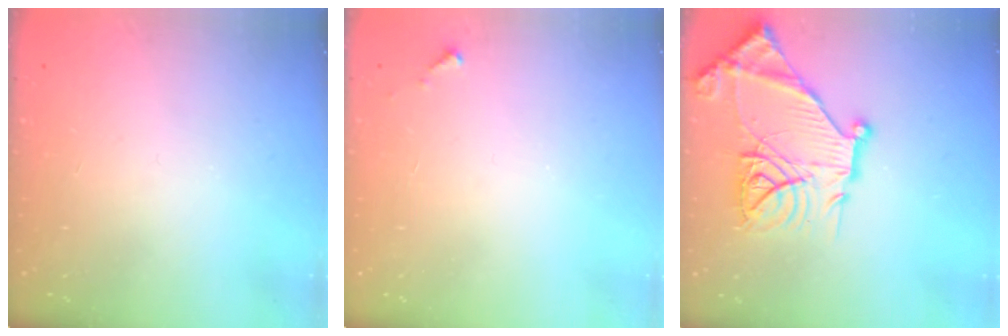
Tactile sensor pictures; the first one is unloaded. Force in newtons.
{"total": 2.8, "press": 2.8, "slide": 0.1}
{"total": 22.8, "press": 22.6, "slide": 2.3}